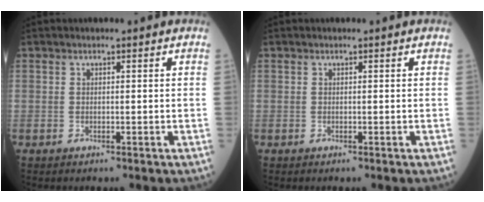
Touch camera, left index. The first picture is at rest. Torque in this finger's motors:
{"motor_torque": [-0.09, 0.09, -0.01, 0.00]}